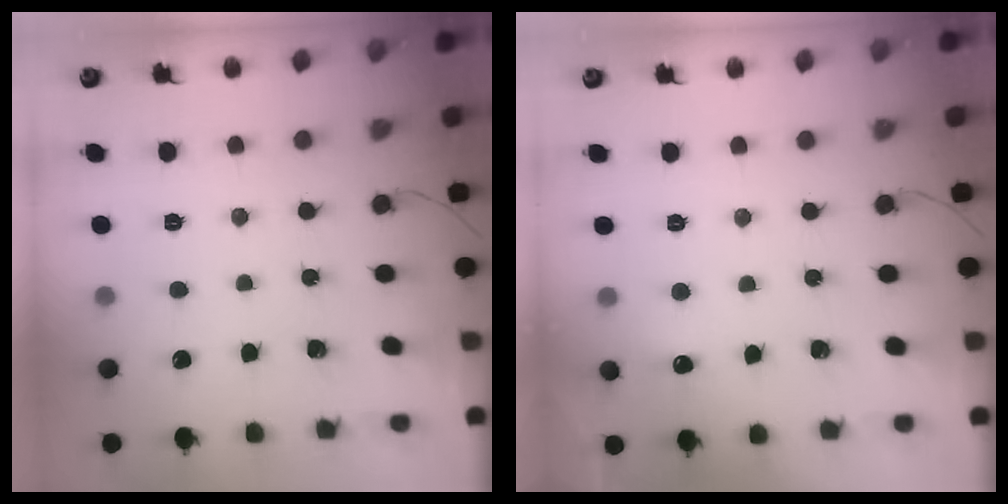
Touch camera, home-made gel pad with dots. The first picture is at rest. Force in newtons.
{"total": 4.8, "press": 4.6, "slide": 1.2}